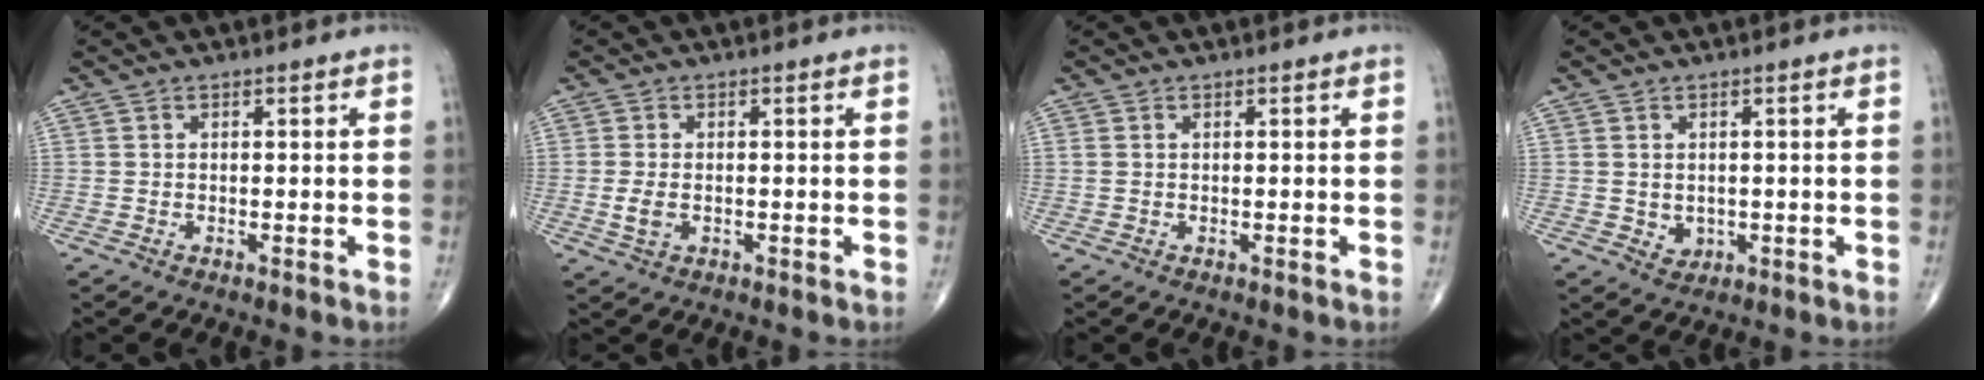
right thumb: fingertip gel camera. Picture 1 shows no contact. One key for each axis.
{"total": 2.9, "fx": -0.5, "fy": 1.8, "fz": 2.3, "tx": -0.049, "ty": -0.002, "tz": -0.007}
{"total": 0.7, "fx": 0.1, "fy": 0.4, "fz": 0.5, "tx": -0.017, "ty": 0.010, "tz": 0.007}
{"total": 2.3, "fx": -0.1, "fy": 2.0, "fz": 1.2, "tx": -0.010, "ty": -0.002, "tz": 0.007}